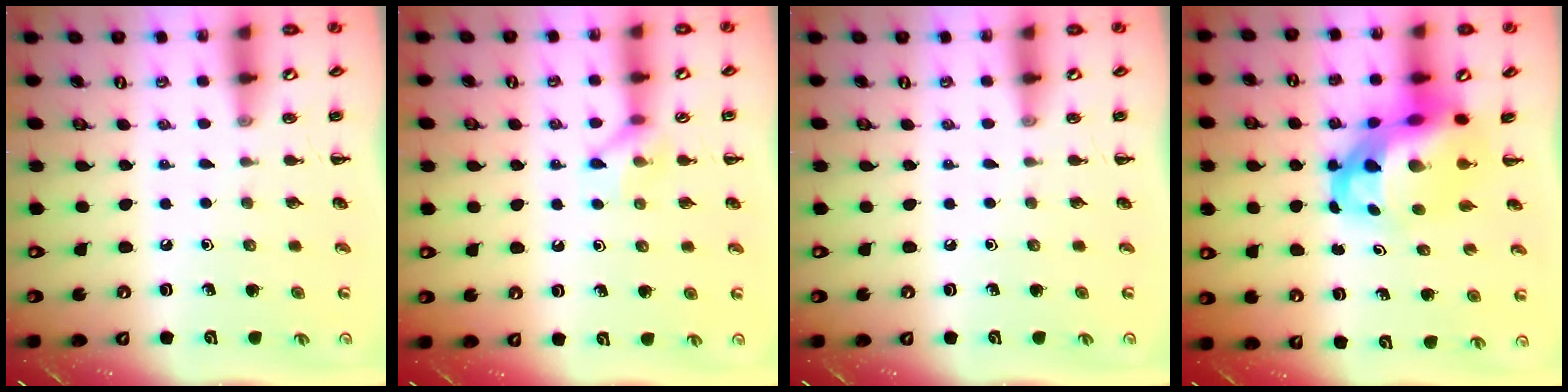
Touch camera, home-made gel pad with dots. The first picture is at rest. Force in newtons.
{"total": 7.4, "press": 7.4, "slide": 0.5}
{"total": 0.0}
{"total": 10.2, "press": 9.8, "slide": 2.8}